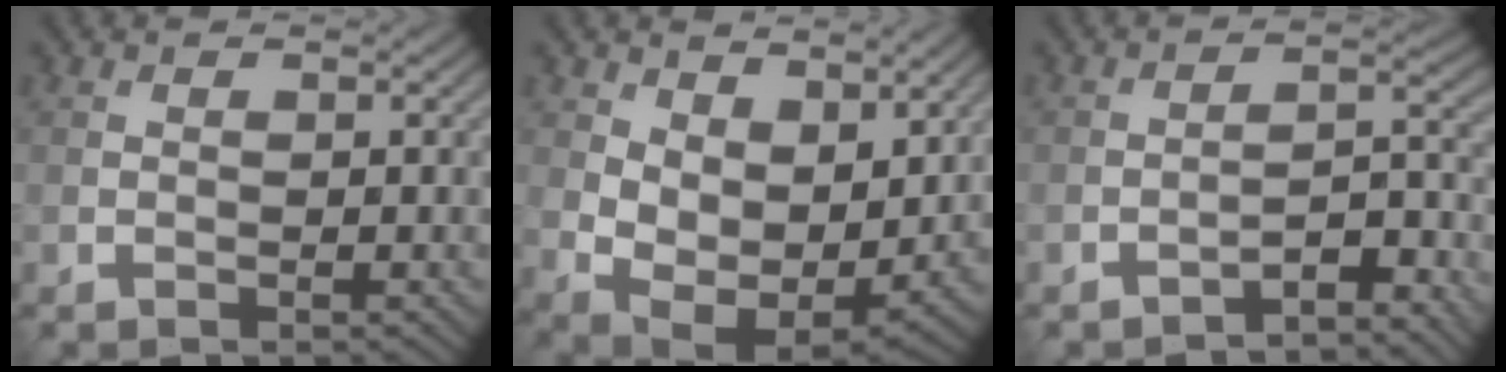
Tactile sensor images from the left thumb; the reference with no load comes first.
{"total": 10.2, "force": [3.6, 6.3, 7.1], "torque": [-0.154, -0.020, 0.071]}
{"total": 5.0, "force": [-4.1, 1.0, 2.7], "torque": [-0.037, 0.014, -0.071]}